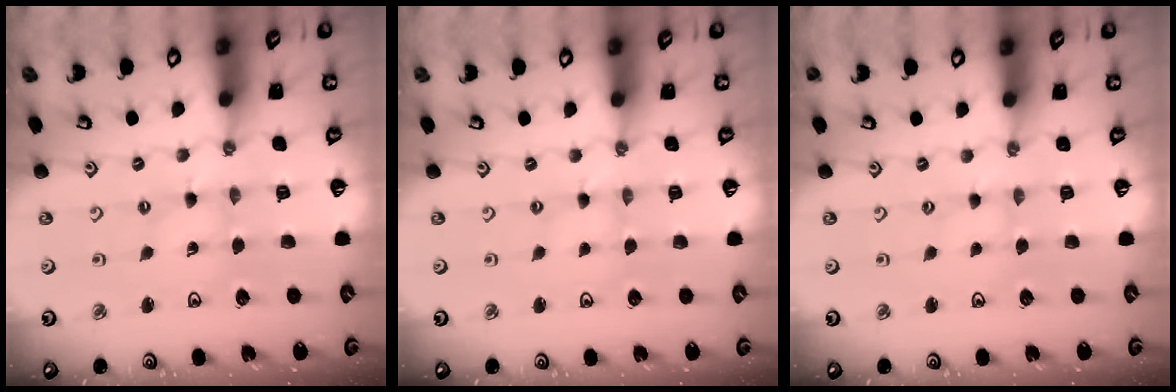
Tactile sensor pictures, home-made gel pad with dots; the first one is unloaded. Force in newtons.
{"total": 0.0}
{"total": 0.0}